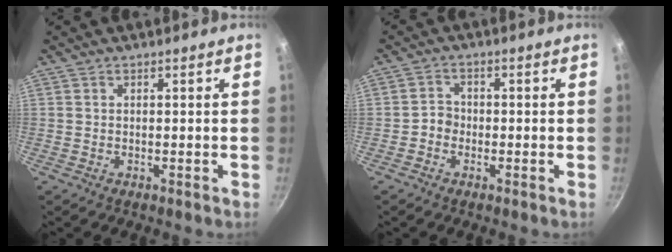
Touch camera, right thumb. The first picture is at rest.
{"total": 2.7, "force": [-1.1, 2.3, 1.0], "torque": [0.001, 0.017, -0.024]}